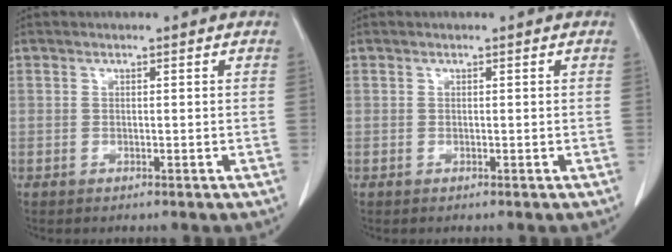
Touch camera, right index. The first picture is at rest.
{"total": 0.0}